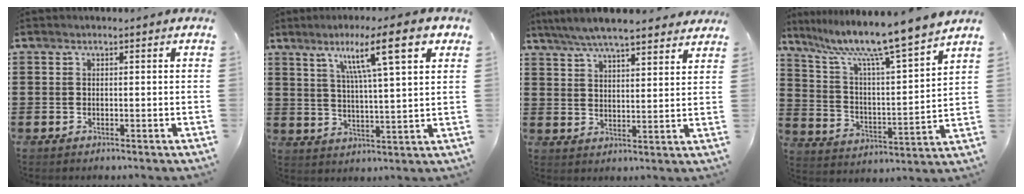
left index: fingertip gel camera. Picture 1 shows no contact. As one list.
[{"total": 12.4, "force": [7.1, 1.6, 10.1], "torque": [-0.177, -0.016, 0.109]}, {"total": 5.9, "force": [5.5, 0.5, 2.1], "torque": [-0.061, -0.019, 0.098]}, {"total": 9.7, "force": [8.4, -0.9, 4.8], "torque": [-0.127, -0.062, 0.133]}]